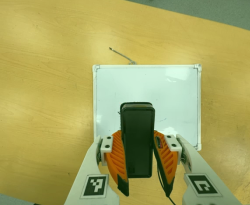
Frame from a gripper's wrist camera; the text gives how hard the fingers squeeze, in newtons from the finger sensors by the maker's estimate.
{"total": 7.8, "left": 6.9, "right": 8.7}